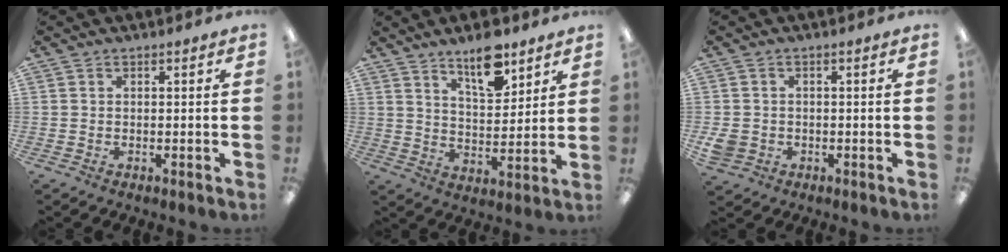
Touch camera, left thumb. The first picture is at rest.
{"total": 11.5, "force": [8.4, 4.6, 6.3], "torque": [-0.087, -0.049, 0.144]}
{"total": 3.2, "force": [-0.9, 2.9, 1.1], "torque": [-0.025, 0.002, -0.017]}